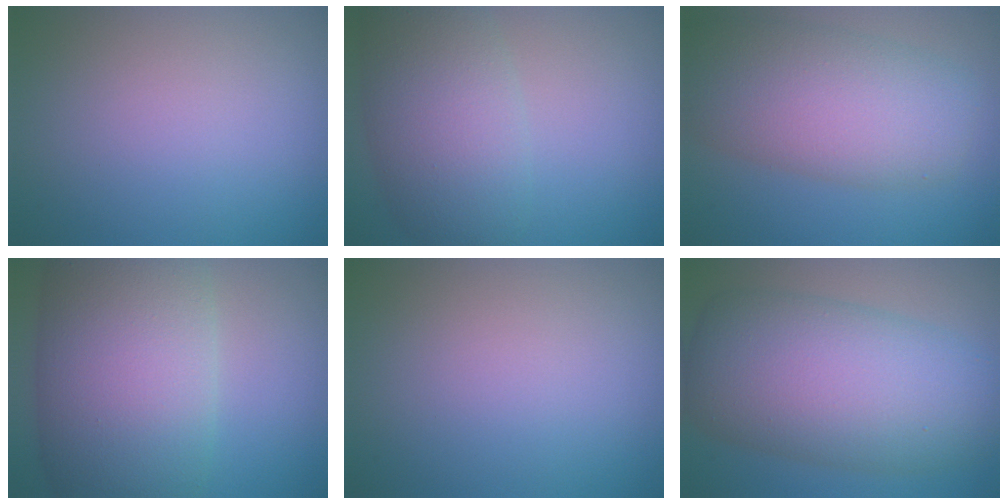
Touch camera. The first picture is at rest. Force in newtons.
{"total": 7.5, "press": 7.5, "slide": 0.1}
{"total": 8.5, "press": 8.5, "slide": 0.2}
{"total": 14.2, "press": 14.2, "slide": 0.6}
{"total": 0.0}
{"total": 11.4, "press": 11.4, "slide": 0.2}